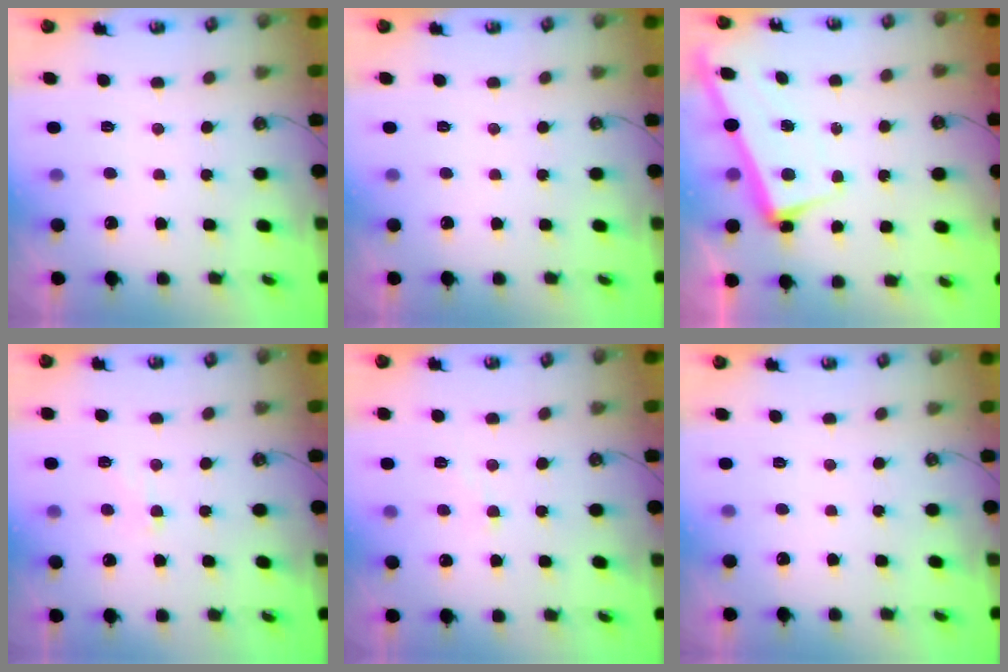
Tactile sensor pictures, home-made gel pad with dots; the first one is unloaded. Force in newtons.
{"total": 0.0}
{"total": 2.3, "press": 2.2, "slide": 0.8}
{"total": 0.6, "press": 0.3, "slide": 0.5}
{"total": 3.6, "press": 3.5, "slide": 0.4}
{"total": 0.0}